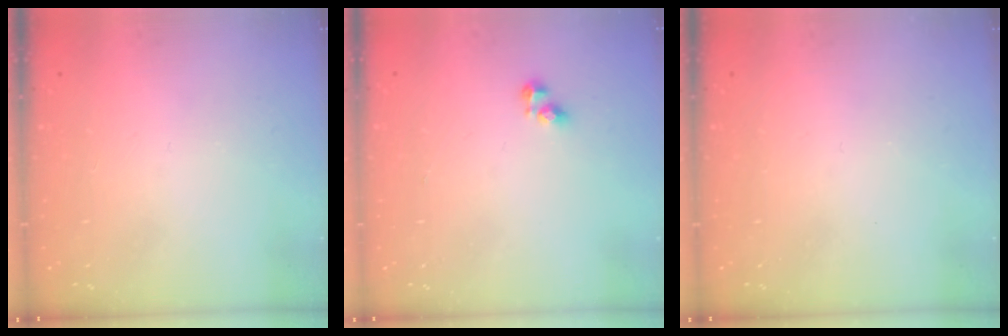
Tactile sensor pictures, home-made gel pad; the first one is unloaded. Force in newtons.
{"total": 2.8, "press": 2.8, "slide": 0.3}
{"total": 0.0}